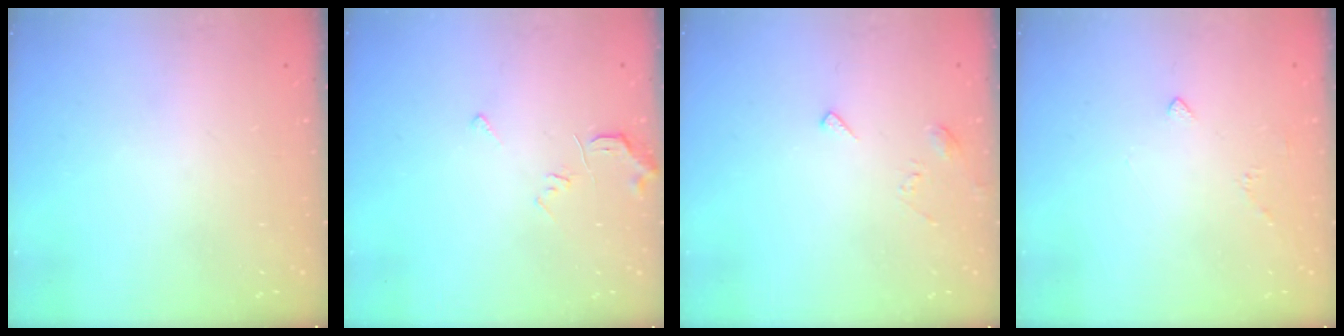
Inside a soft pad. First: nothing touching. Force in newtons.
{"total": 5.7, "press": 5.7, "slide": 0.6}
{"total": 5.8, "press": 5.7, "slide": 0.6}
{"total": 2.0, "press": 2.0, "slide": 0.6}